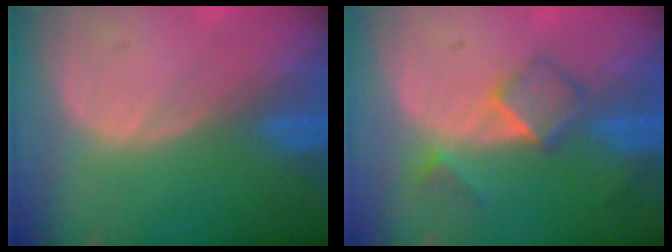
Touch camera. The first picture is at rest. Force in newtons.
{"total": 5.0, "press": 4.4, "slide": 2.4}